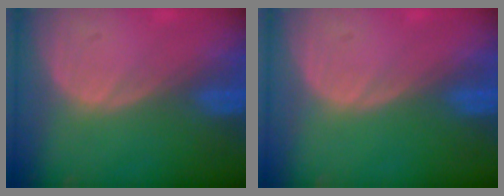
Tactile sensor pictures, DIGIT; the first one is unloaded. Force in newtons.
{"total": 0.0}